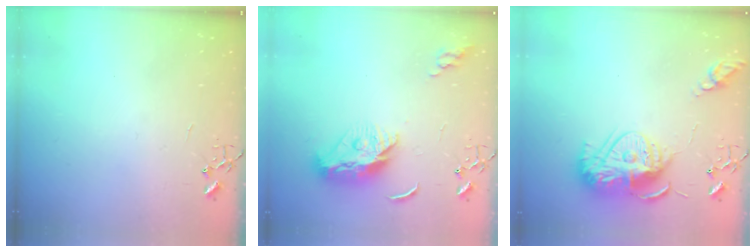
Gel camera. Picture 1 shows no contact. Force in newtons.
{"total": 11.9, "press": 11.9, "slide": 0.9}
{"total": 15.2, "press": 15.1, "slide": 1.4}